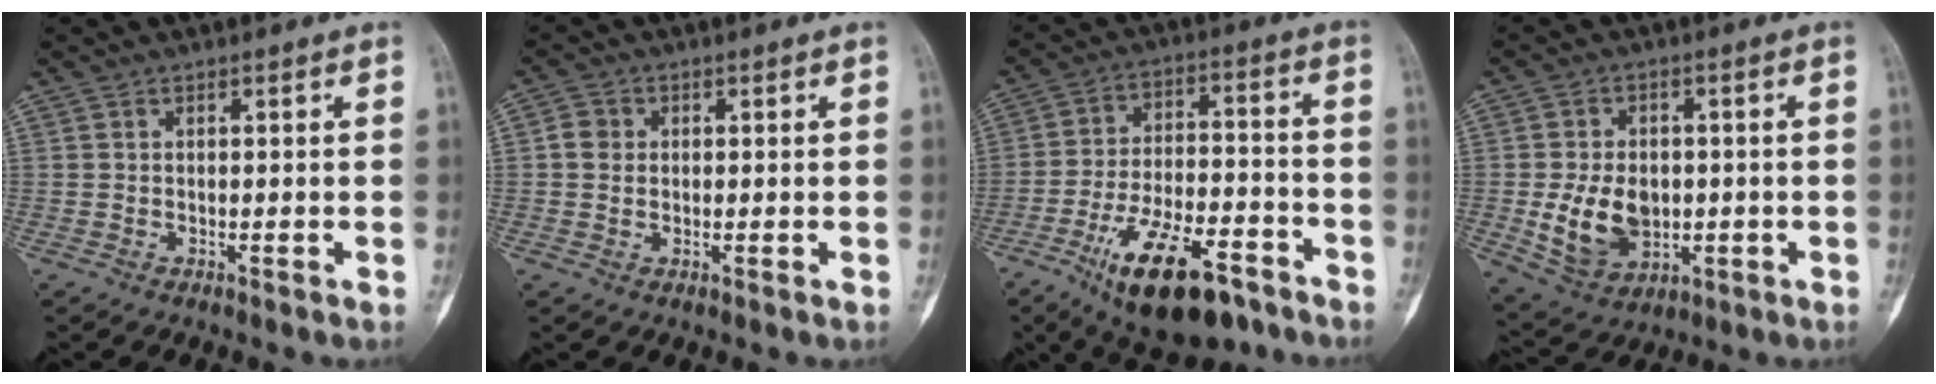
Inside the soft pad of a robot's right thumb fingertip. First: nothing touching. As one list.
[{"total": 3.3, "force": [0.3, 3.0, 1.4], "torque": [-0.012, 0.005, 0.001]}, {"total": 18.1, "force": [-10.4, 7.7, 12.6], "torque": [-0.198, 0.058, -0.166]}, {"total": 11.3, "force": [-1.2, 8.2, 7.7], "torque": [-0.109, -0.002, -0.004]}]